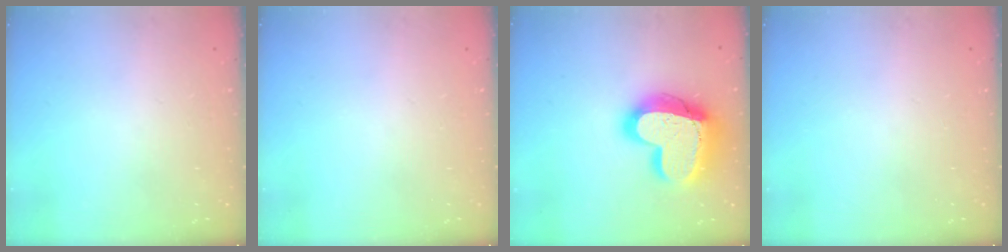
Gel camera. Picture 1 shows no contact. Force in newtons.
{"total": 0.0}
{"total": 23.4, "press": 23.3, "slide": 1.9}
{"total": 0.0}